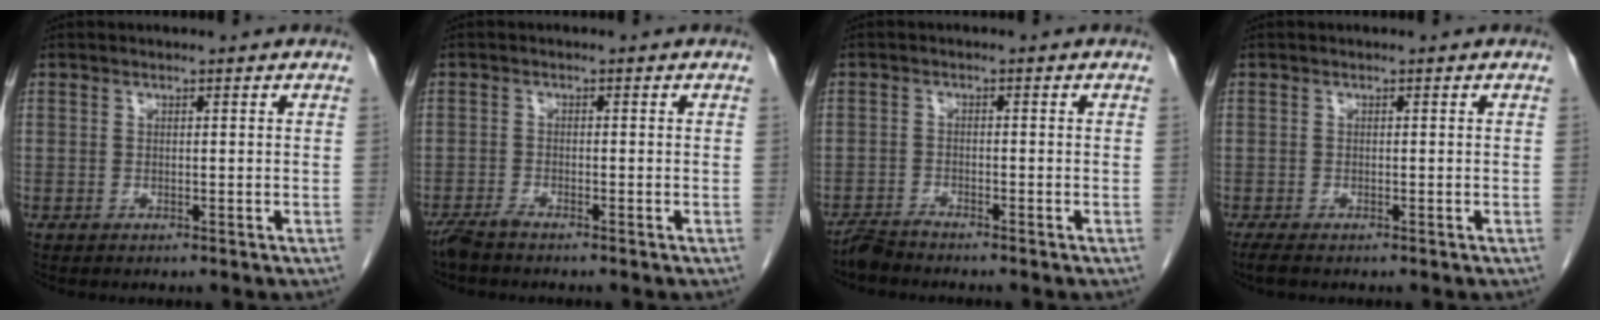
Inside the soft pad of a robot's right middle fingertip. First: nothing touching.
{"total": 2.1, "force": [-1.9, 0.1, 0.9], "torque": [-0.024, -0.005, -0.037]}
{"total": 2.3, "force": [-2.2, -0.2, 0.3], "torque": [-0.009, -0.010, -0.045]}
{"total": 1.8, "force": [-1.4, 0.3, 1.1], "torque": [-0.025, -0.008, -0.023]}